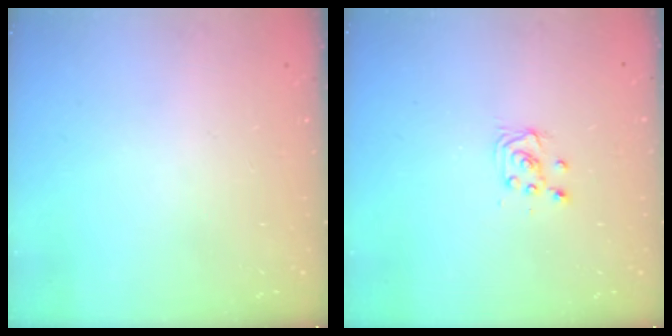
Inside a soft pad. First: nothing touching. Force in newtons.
{"total": 3.8, "press": 3.8, "slide": 0.3}